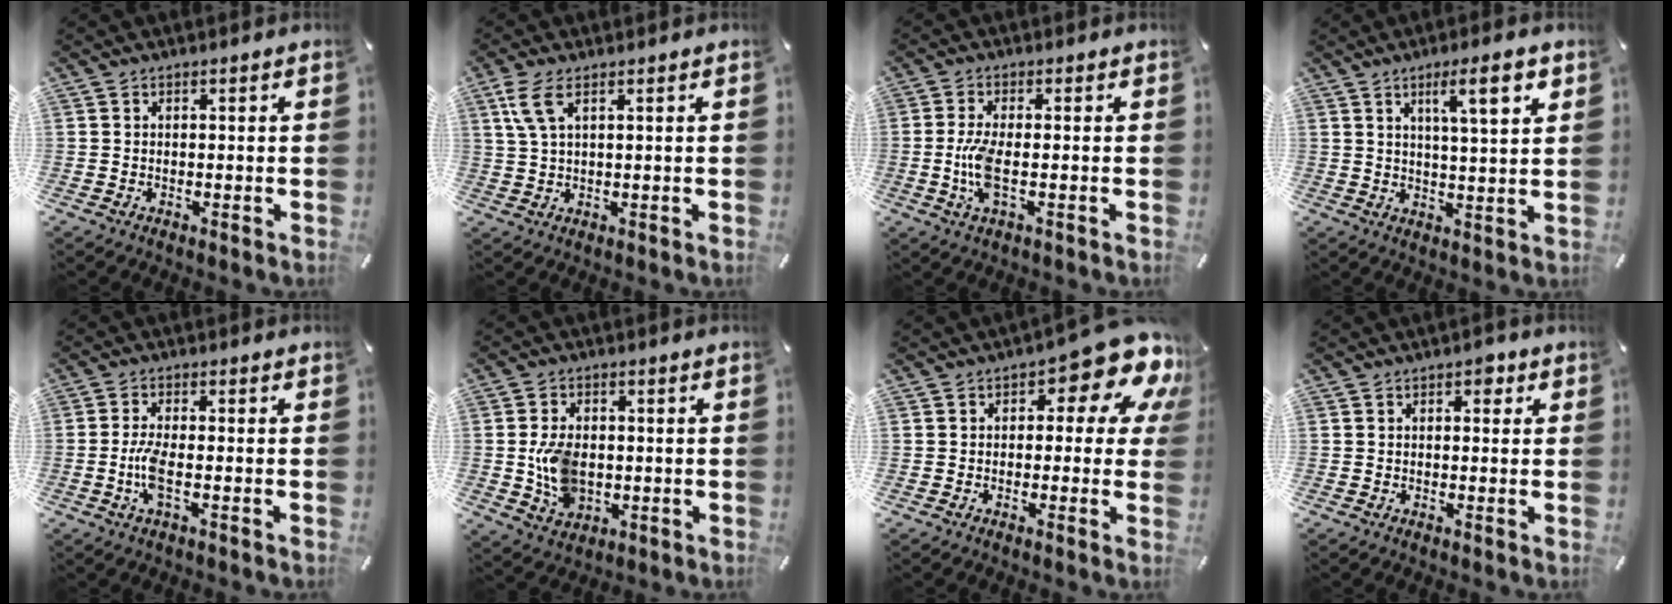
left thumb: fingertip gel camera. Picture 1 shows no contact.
{"total": 5.7, "force": [2.5, 2.0, 4.7], "torque": [-0.099, 0.003, 0.045]}
{"total": 7.0, "force": [-0.8, 2.2, 6.6], "torque": [-0.149, -0.015, -0.019]}
{"total": 9.1, "force": [4.5, 1.5, 7.8], "torque": [-0.120, -0.015, 0.066]}
{"total": 5.8, "force": [-1.3, 1.7, 5.4], "torque": [-0.121, -0.010, -0.028]}
{"total": 9.1, "force": [-0.7, 6.6, 6.2], "torque": [-0.126, -0.001, -0.012]}
{"total": 12.7, "force": [5.9, 5.3, 9.9], "torque": [-0.122, -0.047, 0.096]}
{"total": 2.3, "force": [0.8, 1.5, 1.5], "torque": [-0.011, -0.002, 0.008]}